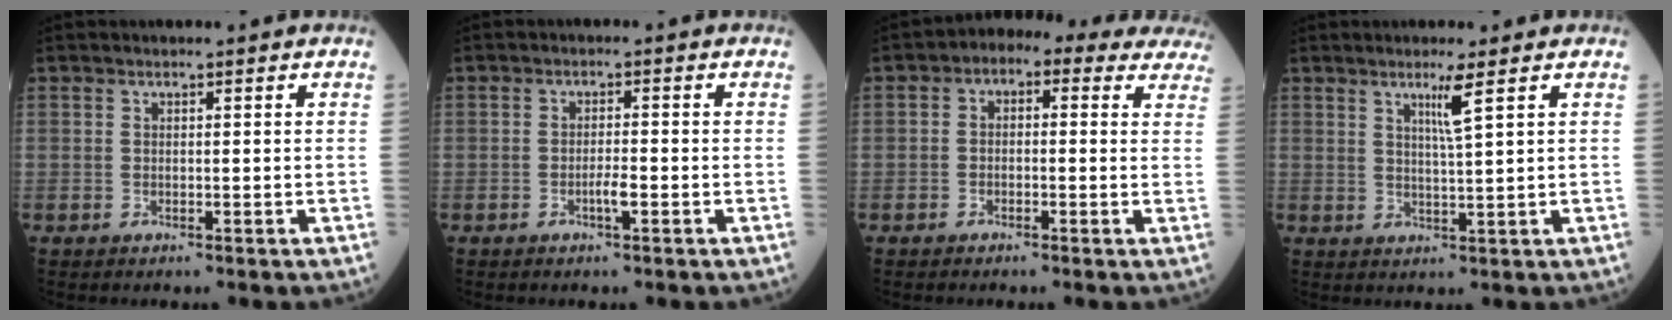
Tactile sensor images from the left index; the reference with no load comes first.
{"total": 2.0, "force": [-1.1, 0.1, 1.6], "torque": [-0.029, -0.003, -0.021]}
{"total": 10.3, "force": [7.1, 5.3, 5.1], "torque": [-0.047, 0.040, 0.060]}
{"total": 3.3, "force": [1.6, -1.0, 2.7], "torque": [-0.049, -0.010, 0.033]}